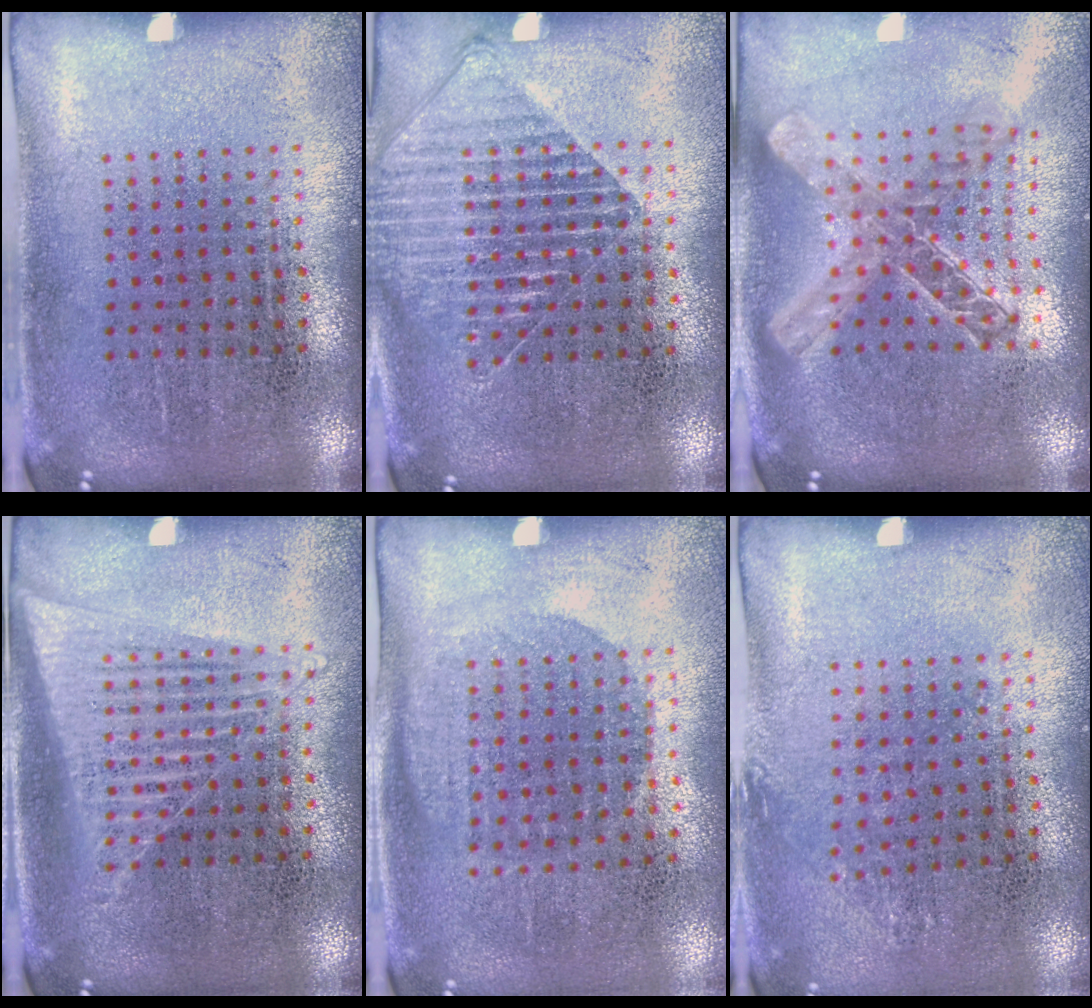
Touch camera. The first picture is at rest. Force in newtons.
{"total": 1.6, "press": 1.4, "slide": 0.8}
{"total": 1.9, "press": 1.7, "slide": 1.0}
{"total": 1.4, "press": 1.3, "slide": 0.6}
{"total": 1.1, "press": 1.0, "slide": 0.5}
{"total": 0.7, "press": 0.6, "slide": 0.4}